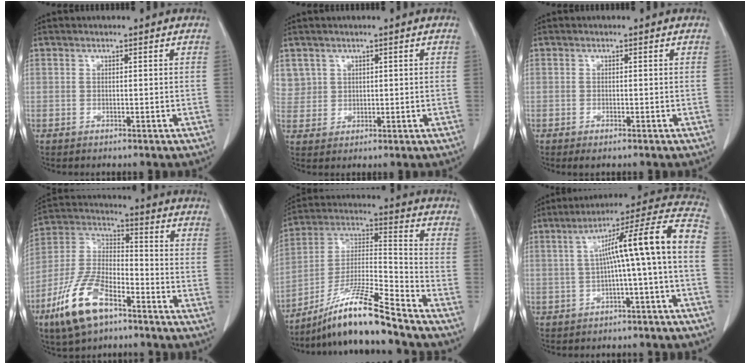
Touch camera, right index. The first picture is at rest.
{"total": 3.9, "force": [2.0, 3.4, -0.2], "torque": [0.019, 0.010, 0.040]}
{"total": 1.3, "force": [-0.8, 0.3, 0.9], "torque": [-0.017, -0.004, -0.010]}
{"total": 14.0, "force": [-8.4, 5.6, 9.7], "torque": [-0.211, -0.005, -0.161]}
{"total": 14.3, "force": [-11.4, -0.7, 8.5], "torque": [-0.163, -0.005, -0.208]}
{"total": 13.3, "force": [-1.2, -0.4, 13.2], "torque": [-0.187, 0.045, -0.021]}